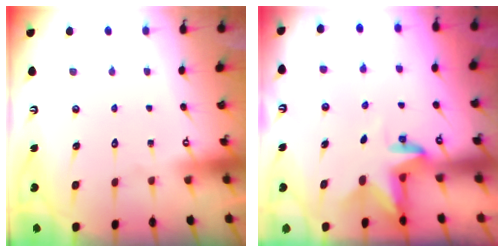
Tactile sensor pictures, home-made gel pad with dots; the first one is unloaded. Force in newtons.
{"total": 3.3, "press": 3.3, "slide": 0.1}